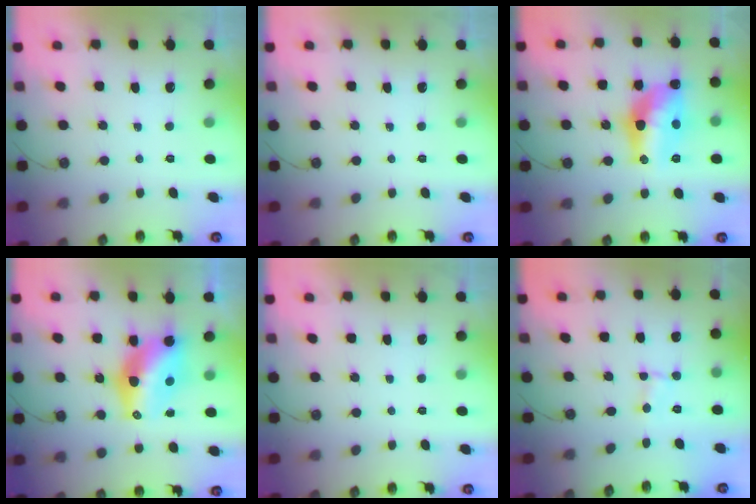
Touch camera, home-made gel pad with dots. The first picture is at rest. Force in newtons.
{"total": 0.0}
{"total": 16.2, "press": 15.9, "slide": 3.2}
{"total": 12.5, "press": 12.4, "slide": 1.0}
{"total": 0.0}
{"total": 0.5, "press": 0.5, "slide": 0.1}